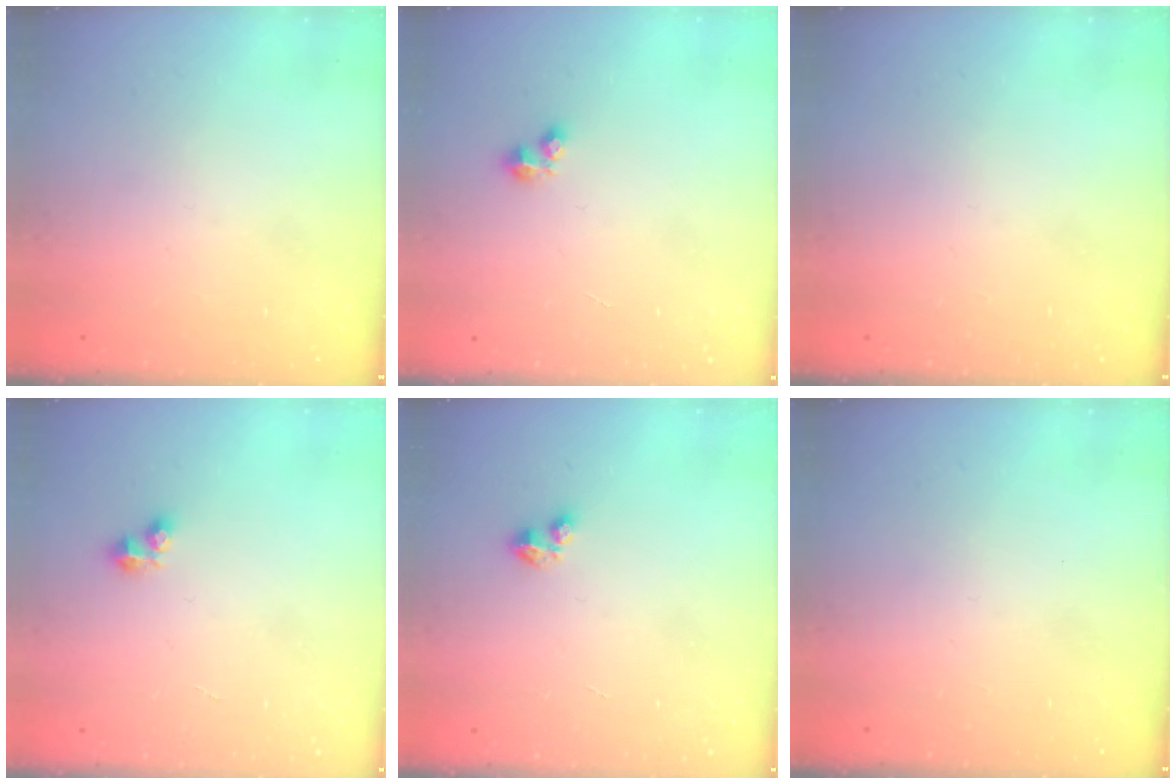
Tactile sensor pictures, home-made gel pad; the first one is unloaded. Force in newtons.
{"total": 2.5, "press": 2.5, "slide": 0.4}
{"total": 0.0}
{"total": 2.4, "press": 2.4, "slide": 0.3}
{"total": 1.6, "press": 1.6, "slide": 0.3}
{"total": 0.0}